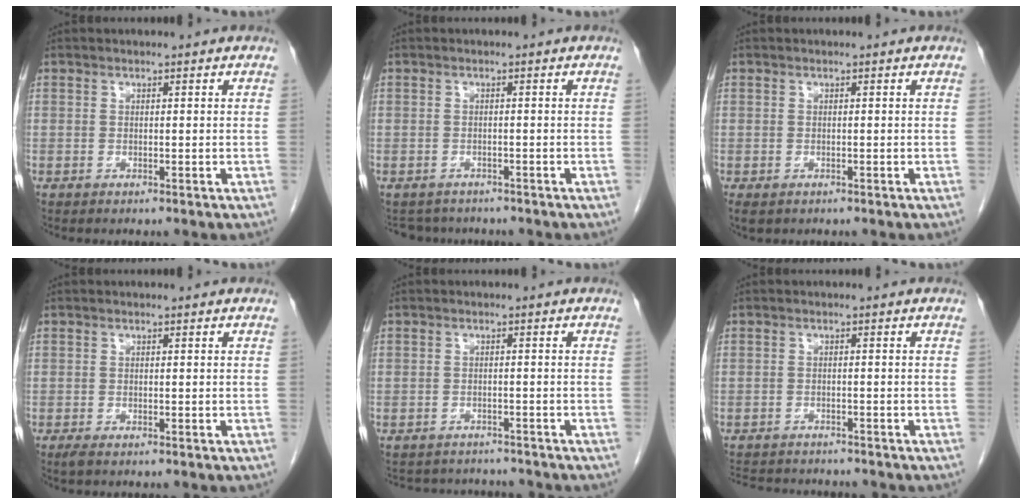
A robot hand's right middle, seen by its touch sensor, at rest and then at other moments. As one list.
[{"total": 3.9, "force": [-3.6, 1.6, 0.0], "torque": [0.001, 0.000, -0.051]}, {"total": 1.9, "force": [-1.1, 1.2, 0.9], "torque": [-0.016, -0.003, -0.010]}, {"total": 0.9, "force": [-0.6, 0.1, 0.6], "torque": [-0.015, -0.004, -0.011]}, {"total": 6.3, "force": [-6.0, 1.9, 0.4], "torque": [-0.003, 0.012, -0.078]}, {"total": 8.1, "force": [-7.6, 1.8, 2.1], "torque": [-0.036, 0.002, -0.107]}]